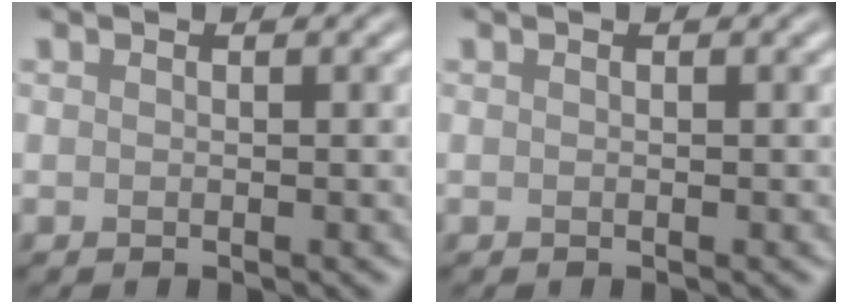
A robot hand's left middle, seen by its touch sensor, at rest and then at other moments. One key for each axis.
{"total": 0.0}